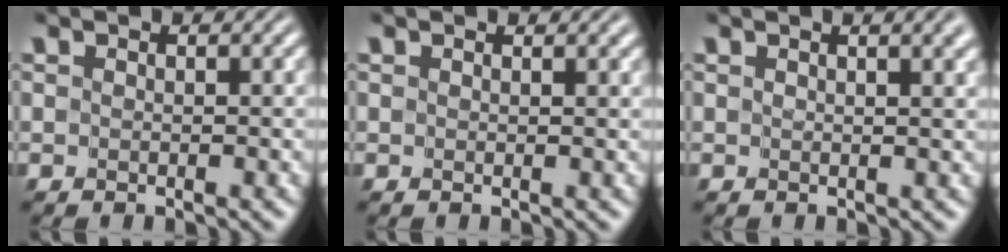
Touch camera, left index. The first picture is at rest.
{"total": 1.6, "force": [1.3, 0.4, 0.8], "torque": [-0.004, -0.003, 0.010]}
{"total": 6.4, "force": [3.5, 2.8, 4.7], "torque": [-0.018, 0.031, 0.015]}